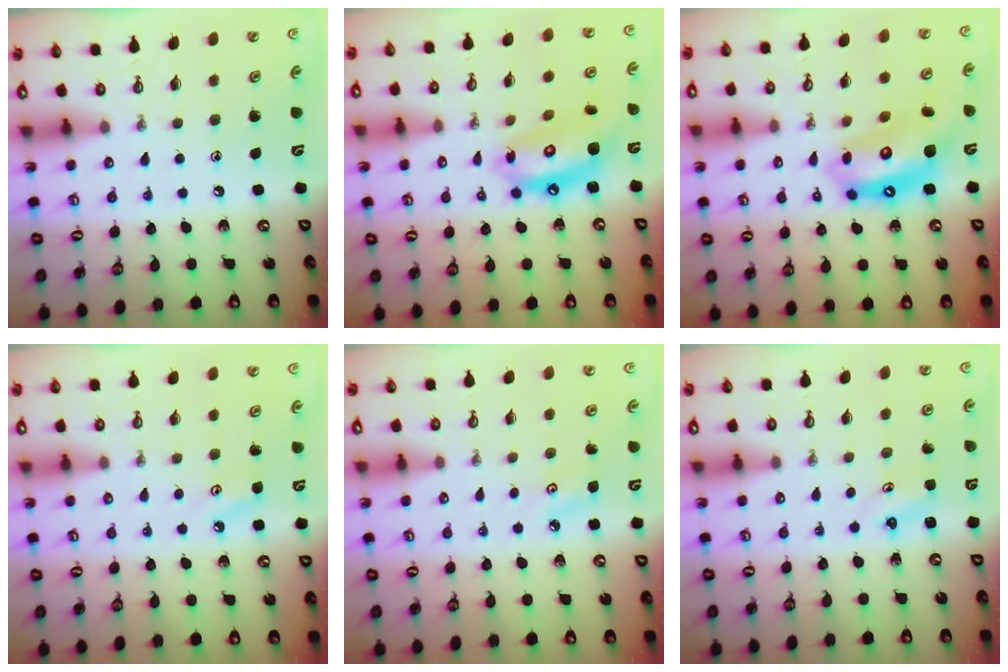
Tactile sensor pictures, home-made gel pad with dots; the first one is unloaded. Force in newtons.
{"total": 13.0, "press": 12.9, "slide": 1.8}
{"total": 13.1, "press": 13.0, "slide": 1.5}
{"total": 3.9, "press": 3.9, "slide": 0.5}
{"total": 3.9, "press": 3.8, "slide": 0.6}
{"total": 2.9, "press": 2.9, "slide": 0.3}